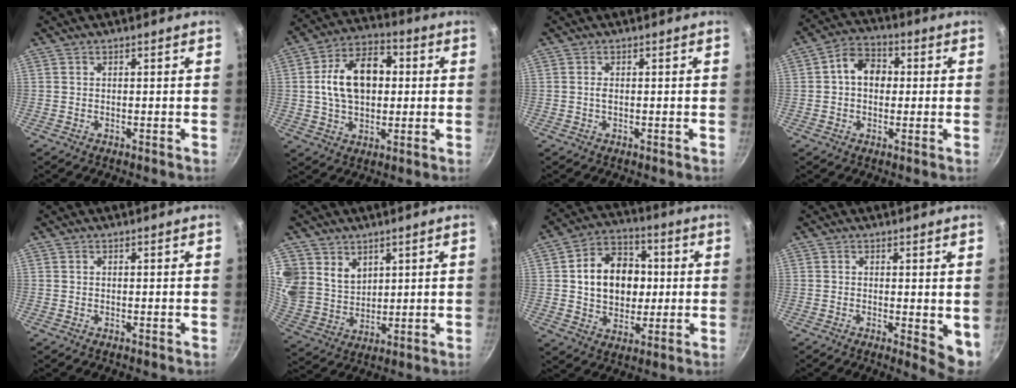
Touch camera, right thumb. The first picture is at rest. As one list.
[{"total": 14.7, "force": [1.5, 9.7, 10.9], "torque": [-0.153, 0.022, 0.015]}, {"total": 0.9, "force": [0.0, 0.5, 0.8], "torque": [-0.014, 0.002, 0.000]}, {"total": 8.1, "force": [0.8, 6.2, 5.2], "torque": [-0.053, 0.019, -0.002]}, {"total": 0.0}, {"total": 12.5, "force": [6.1, 9.8, 4.8], "torque": [-0.087, -0.026, 0.135]}, {"total": 15.3, "force": [1.5, 11.8, 9.6], "torque": [-0.114, 0.017, 0.021]}, {"total": 5.3, "force": [0.2, 2.2, 4.8], "torque": [-0.054, -0.009, 0.005]}]